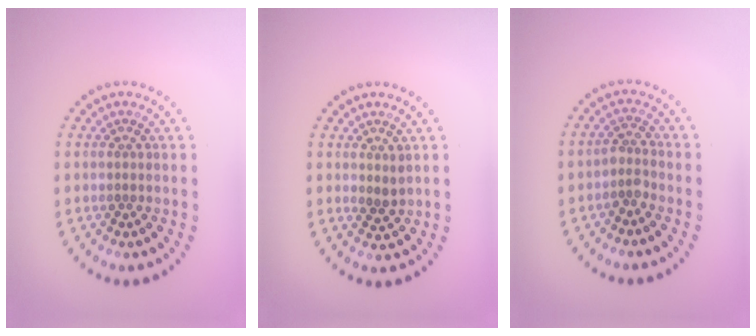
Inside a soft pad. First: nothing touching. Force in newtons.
{"total": 1.1, "press": 1.0, "slide": 0.6}
{"total": 1.8, "press": 1.3, "slide": 1.2}